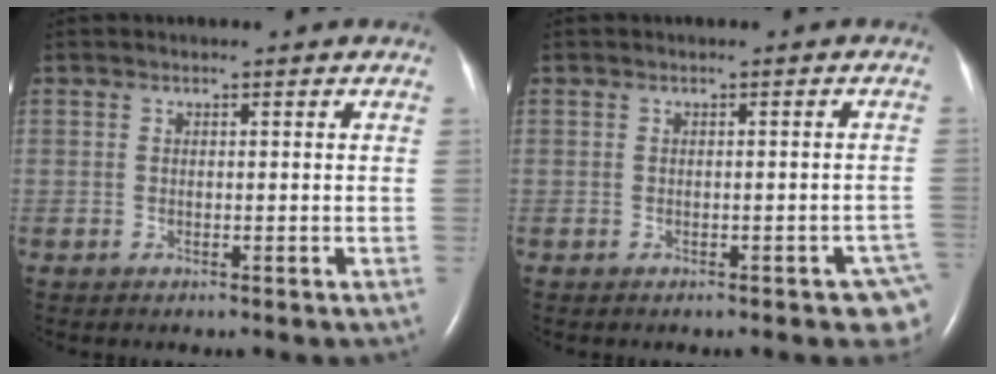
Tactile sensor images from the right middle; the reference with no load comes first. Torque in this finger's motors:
{"motor_torque": [0.69, -0.59, 0.03, 0.00]}